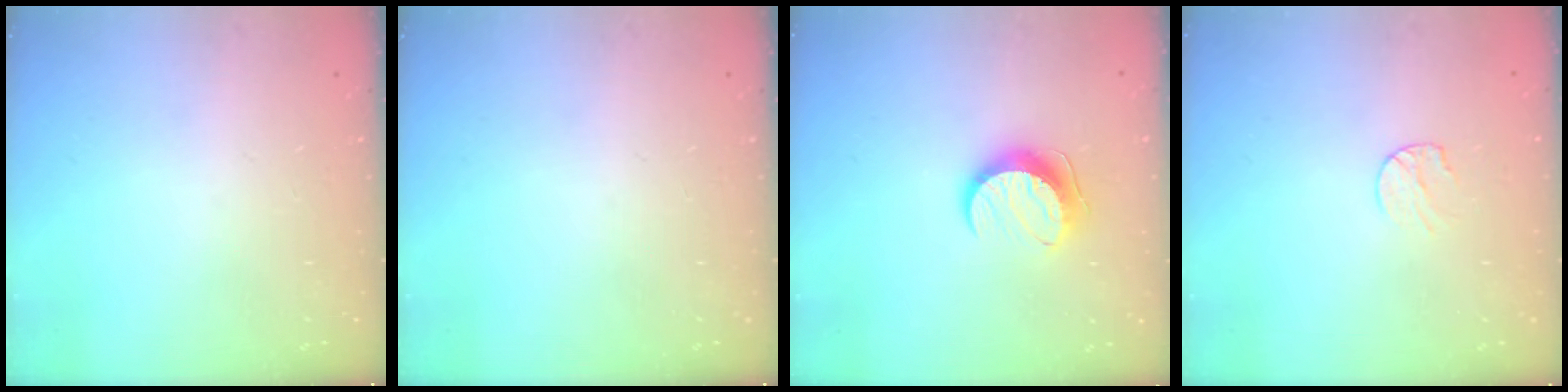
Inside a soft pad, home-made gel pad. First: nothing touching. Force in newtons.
{"total": 0.0}
{"total": 9.4, "press": 9.4, "slide": 0.7}
{"total": 6.6, "press": 6.5, "slide": 0.7}